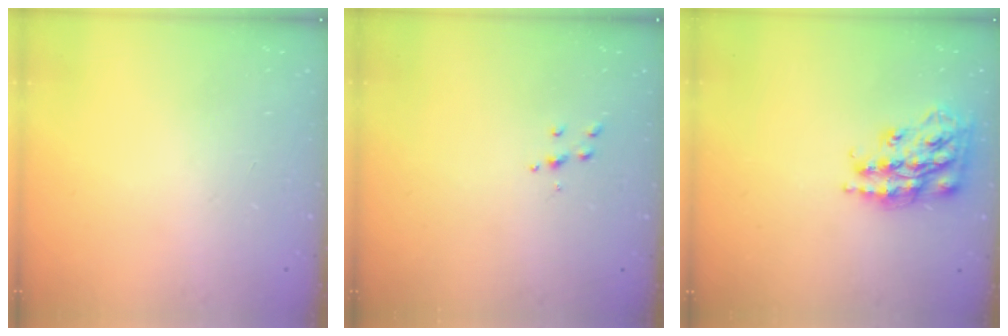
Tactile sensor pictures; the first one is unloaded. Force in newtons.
{"total": 3.6, "press": 3.6, "slide": 0.3}
{"total": 17.9, "press": 17.8, "slide": 1.1}